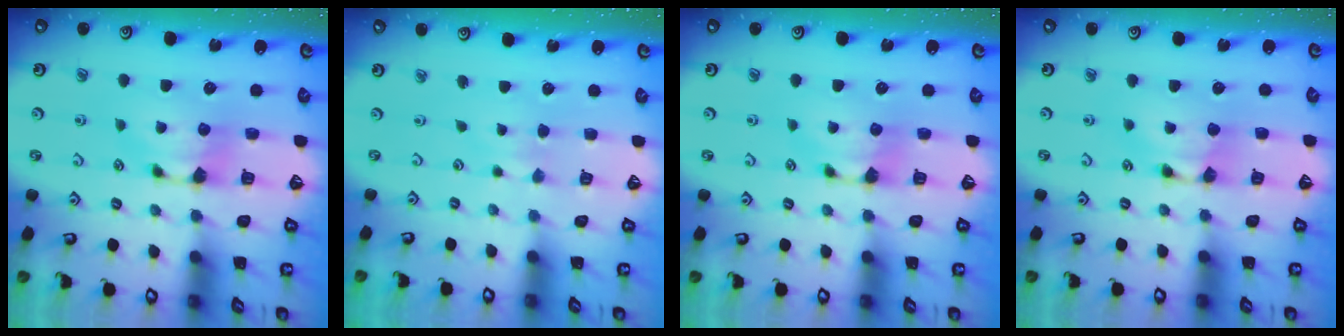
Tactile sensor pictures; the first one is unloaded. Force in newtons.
{"total": 2.8, "press": 2.7, "slide": 0.4}
{"total": 0.0}
{"total": 1.6, "press": 1.6, "slide": 0.2}